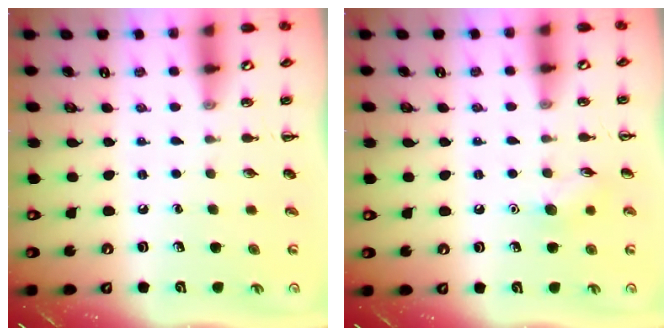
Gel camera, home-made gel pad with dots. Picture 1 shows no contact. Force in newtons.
{"total": 6.3, "press": 6.3, "slide": 0.7}